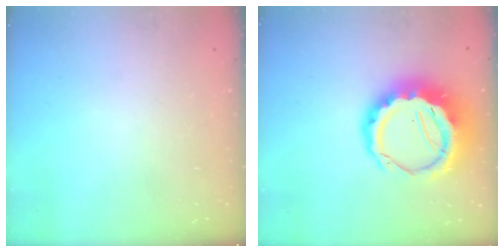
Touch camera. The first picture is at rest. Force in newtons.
{"total": 13.2, "press": 12.9, "slide": 2.8}